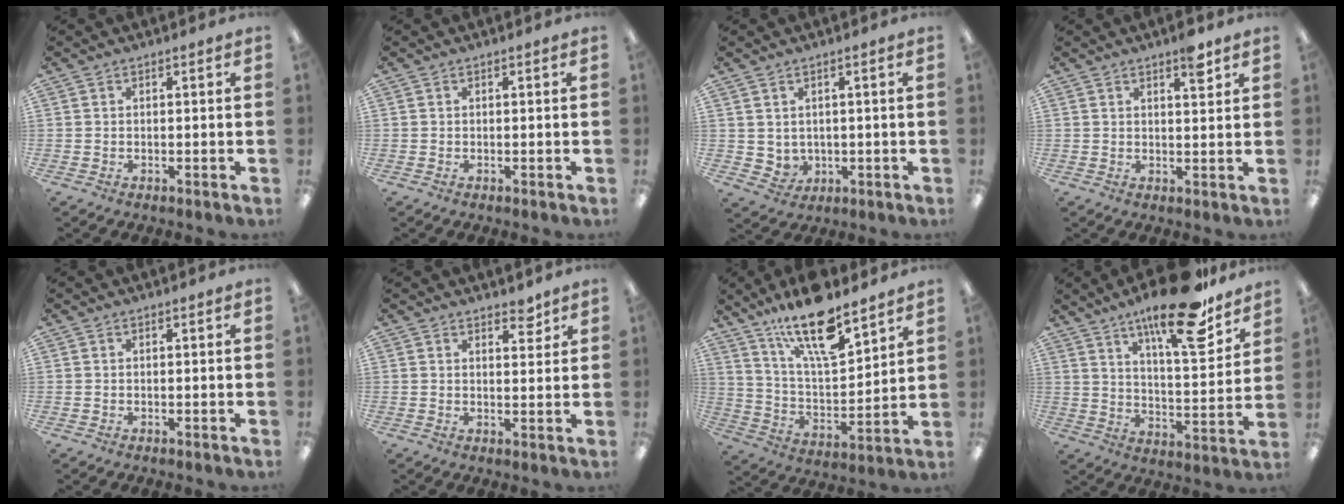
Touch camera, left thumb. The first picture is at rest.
{"total": 0.0}
{"total": 2.9, "force": [1.8, 2.3, 0.4], "torque": [-0.014, -0.010, 0.034]}
{"total": 5.4, "force": [3.6, 1.9, 3.4], "torque": [-0.036, -0.018, 0.056]}
{"total": 0.0}
{"total": 3.4, "force": [3.0, 1.3, 1.0], "torque": [0.008, -0.021, 0.048]}
{"total": 18.8, "force": [13.5, 6.0, 11.6], "torque": [-0.203, -0.073, 0.228]}
{"total": 21.0, "force": [14.6, 6.1, 13.8], "torque": [-0.210, -0.087, 0.234]}